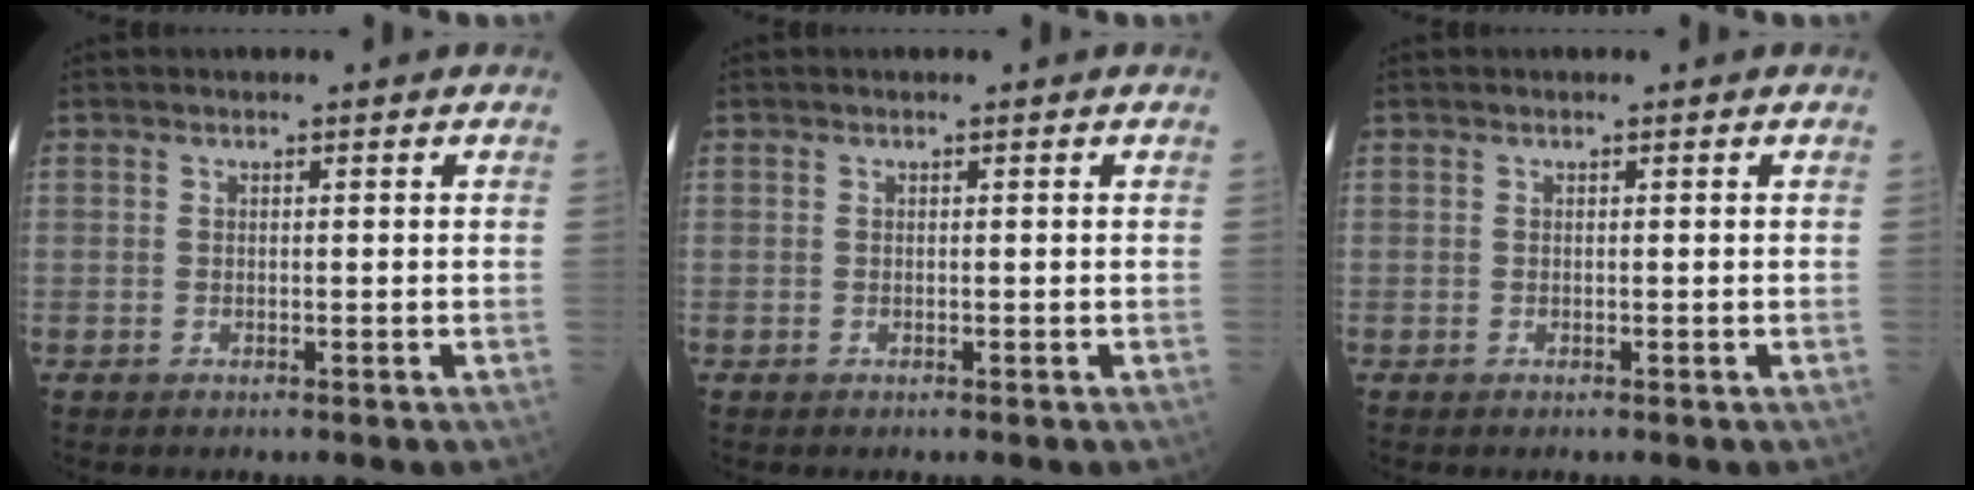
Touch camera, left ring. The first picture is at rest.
{"total": 0.0}
{"total": 0.0}